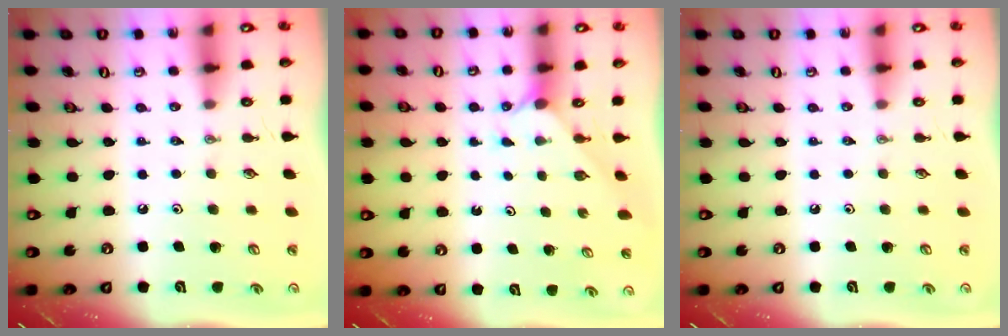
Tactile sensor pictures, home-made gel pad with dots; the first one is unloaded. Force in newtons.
{"total": 0.9, "press": 0.9, "slide": 0.1}
{"total": 0.0}